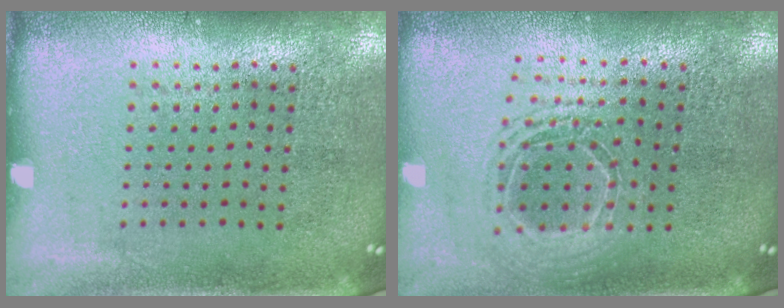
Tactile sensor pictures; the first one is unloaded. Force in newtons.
{"total": 1.5, "press": 1.3, "slide": 0.8}